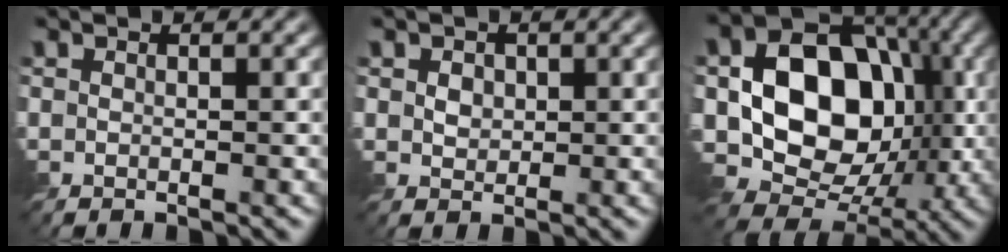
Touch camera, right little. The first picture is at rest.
{"total": 1.4, "force": [0.3, 1.2, 0.6], "torque": [-0.016, -0.004, 0.007]}
{"total": 13.1, "force": [-0.3, 9.9, 8.5], "torque": [-0.130, -0.009, -0.011]}